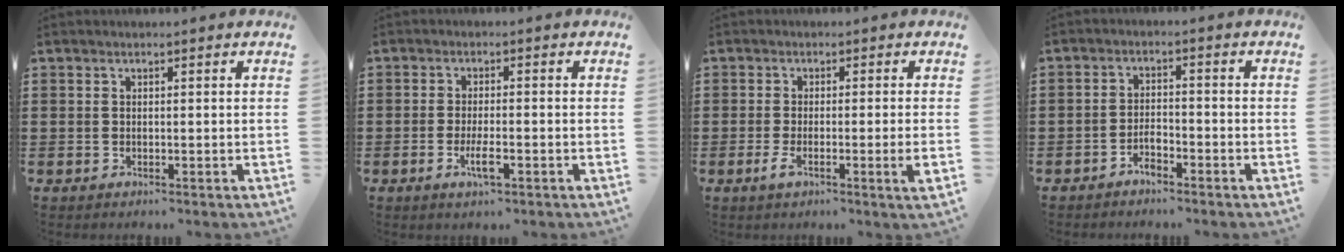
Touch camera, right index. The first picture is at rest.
{"total": 3.7, "force": [-1.6, 0.9, 3.2], "torque": [-0.067, -0.004, -0.032]}
{"total": 4.0, "force": [-1.1, 0.3, 3.9], "torque": [-0.072, -0.012, -0.020]}
{"total": 2.5, "force": [-2.1, 0.7, 1.2], "torque": [-0.027, 0.002, -0.041]}